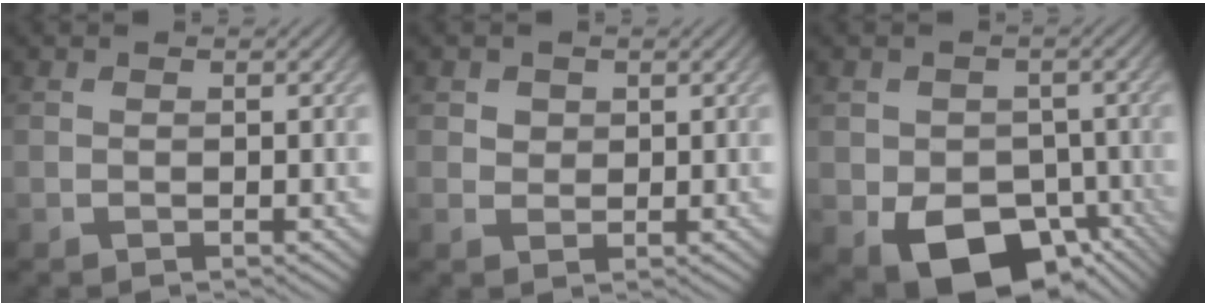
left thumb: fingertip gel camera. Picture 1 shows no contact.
{"total": 1.7, "force": [0.7, 1.4, 0.5], "torque": [-0.012, -0.003, 0.009]}
{"total": 10.2, "force": [-4.4, 7.2, 5.9], "torque": [-0.100, -0.034, -0.065]}